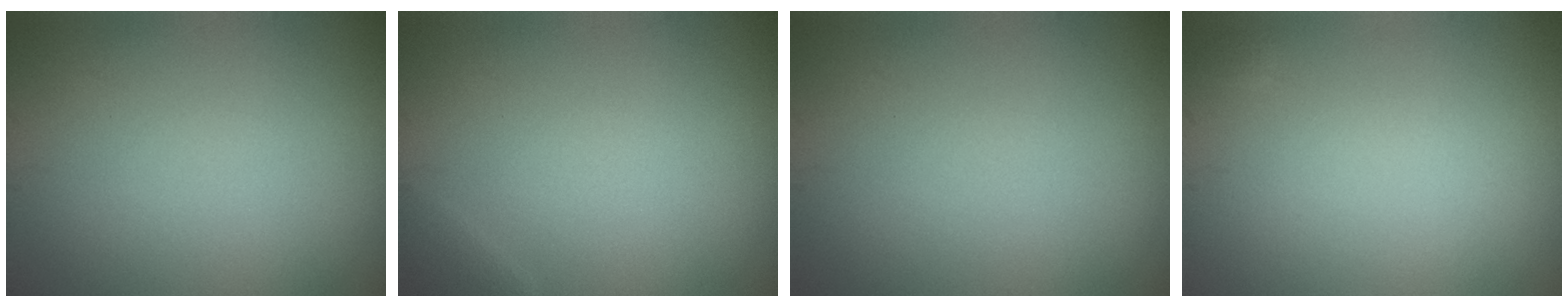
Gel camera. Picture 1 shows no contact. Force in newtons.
{"total": 0.8, "press": 0.8, "slide": 0.1}
{"total": 0.0}
{"total": 0.0}